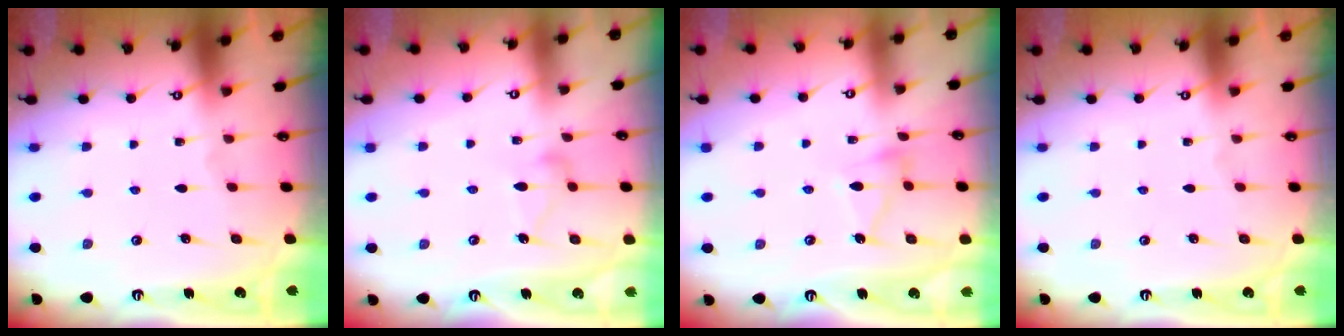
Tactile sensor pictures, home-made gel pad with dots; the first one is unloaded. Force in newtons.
{"total": 9.8, "press": 9.8, "slide": 0.3}
{"total": 6.7, "press": 6.6, "slide": 0.5}
{"total": 0.0}